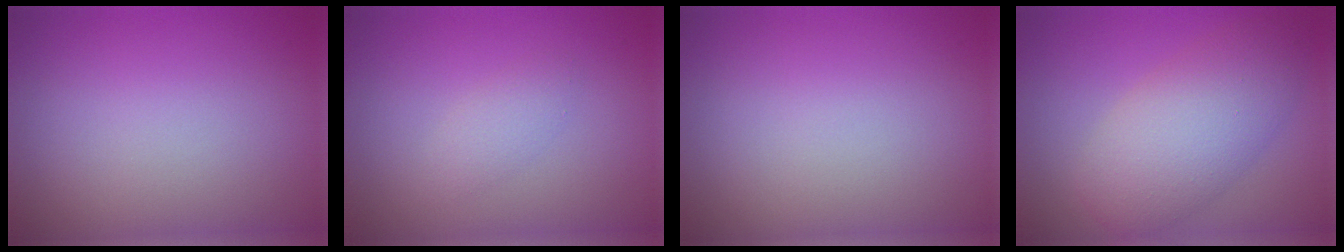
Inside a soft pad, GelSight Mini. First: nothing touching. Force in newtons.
{"total": 1.4, "press": 1.4, "slide": 0.1}
{"total": 0.0}
{"total": 6.2, "press": 6.2, "slide": 0.3}